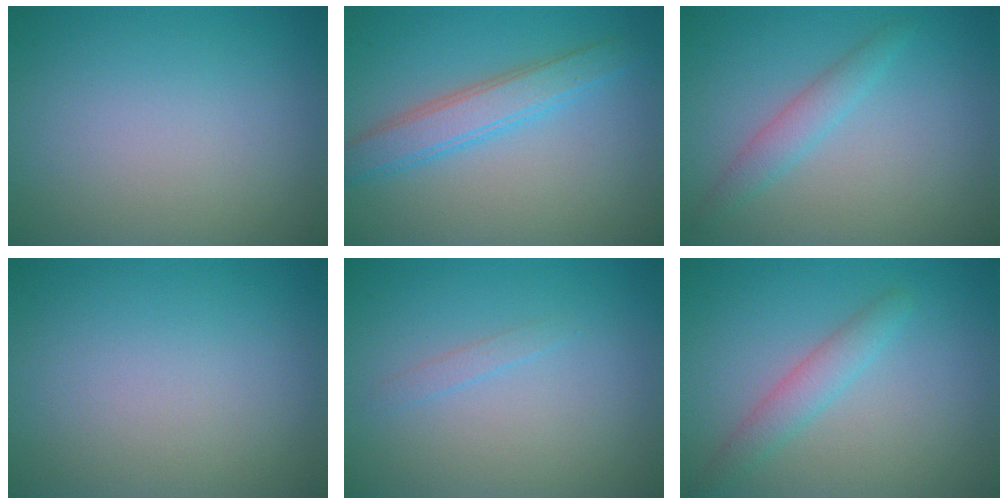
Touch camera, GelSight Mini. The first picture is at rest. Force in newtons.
{"total": 3.6, "press": 3.6, "slide": 0.2}
{"total": 2.0, "press": 2.0, "slide": 0.1}
{"total": 0.0}
{"total": 0.8, "press": 0.8, "slide": 0.1}
{"total": 2.4, "press": 2.4, "slide": 0.2}